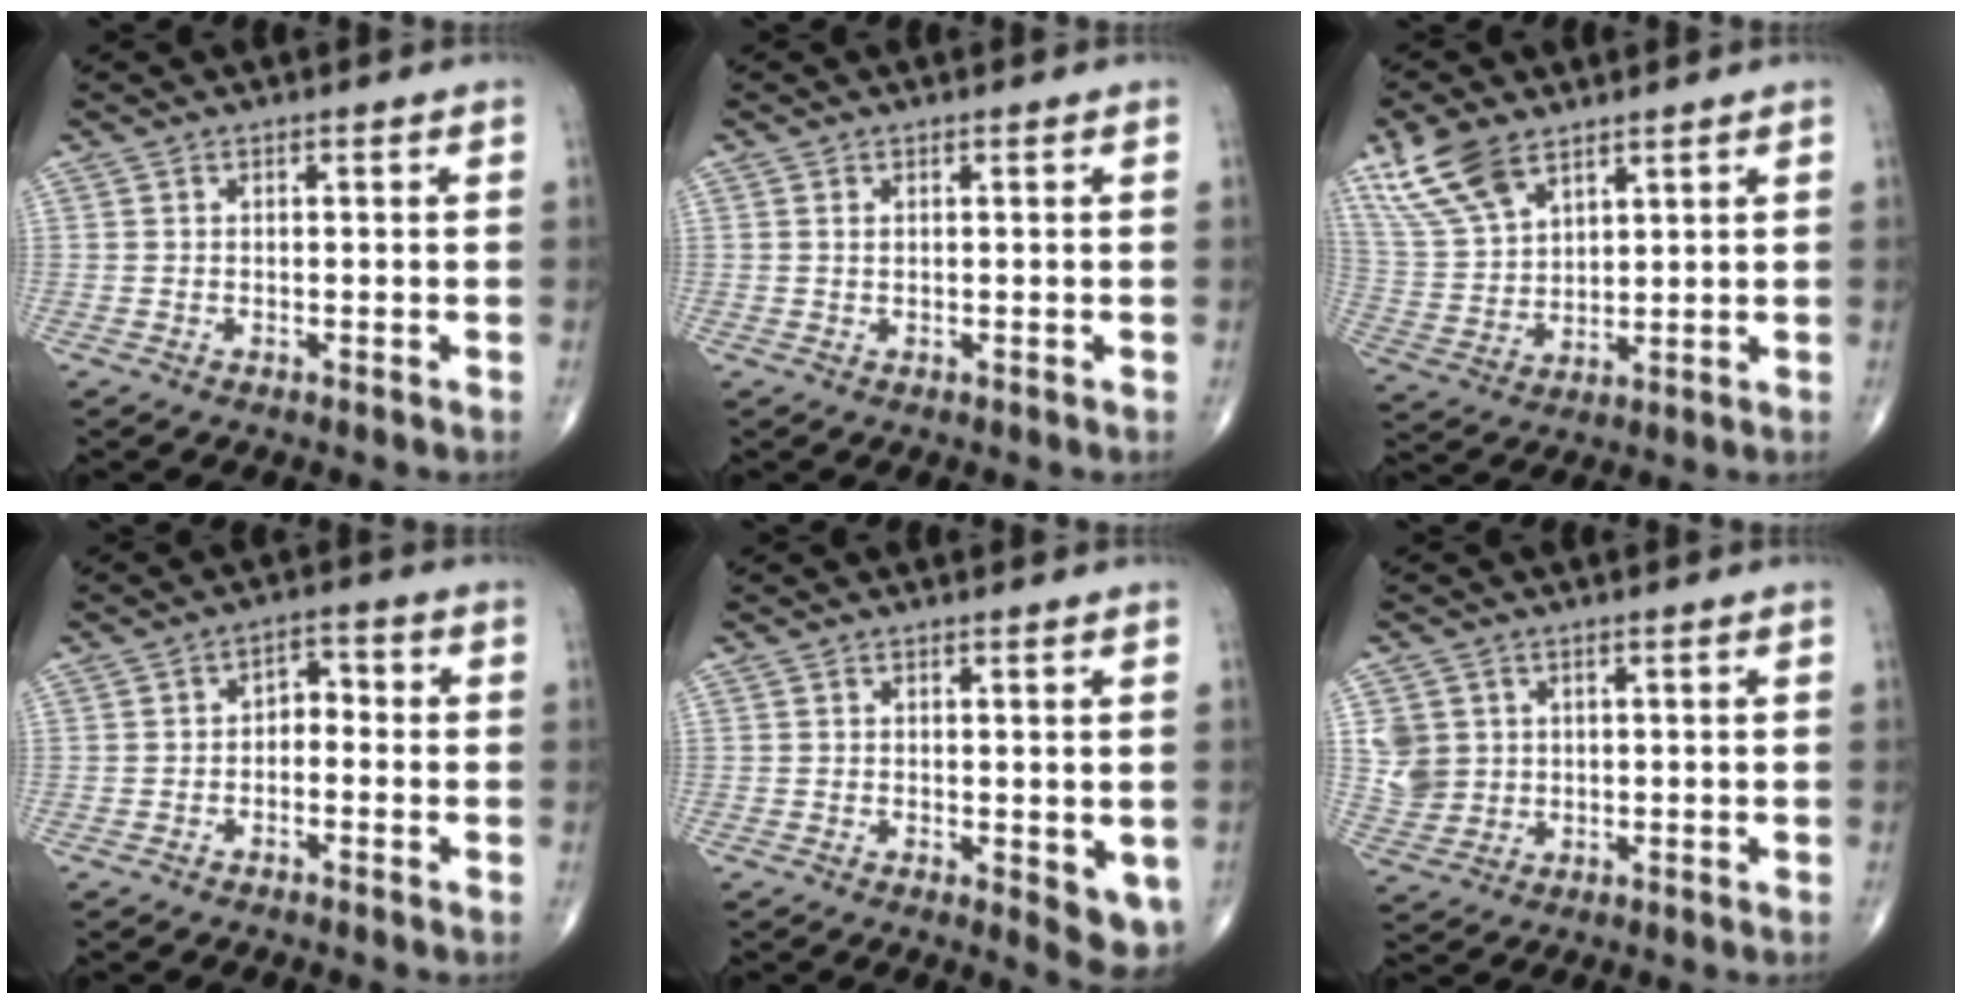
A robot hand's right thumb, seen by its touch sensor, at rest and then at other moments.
{"total": 0.6, "force": [0.2, 0.3, 0.5], "torque": [-0.011, 0.001, 0.005]}
{"total": 11.8, "force": [7.7, 5.8, 6.8], "torque": [-0.130, -0.021, 0.162]}
{"total": 3.6, "force": [-0.9, 2.4, 2.5], "torque": [-0.022, 0.025, -0.026]}
{"total": 5.3, "force": [-0.6, 2.3, 4.7], "torque": [-0.043, -0.012, -0.005]}
{"total": 5.7, "force": [1.3, 5.2, 1.8], "torque": [-0.017, -0.004, 0.035]}